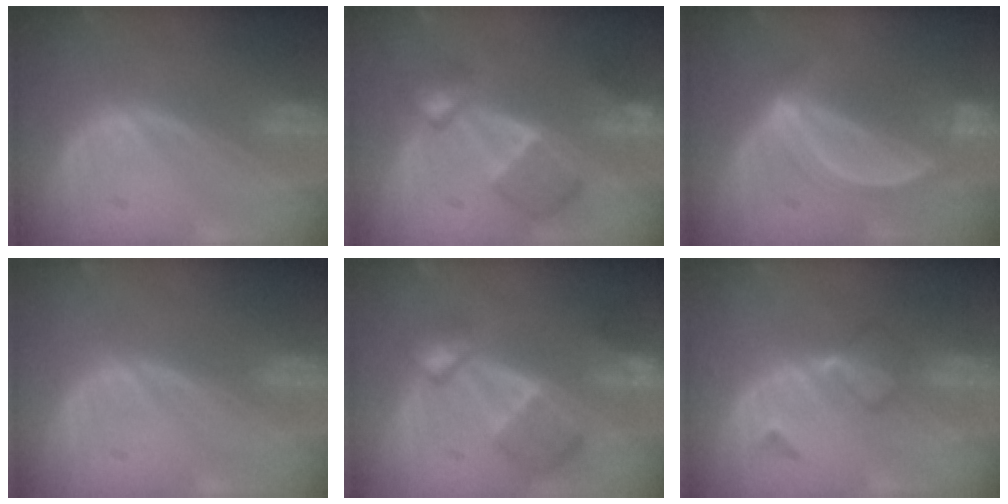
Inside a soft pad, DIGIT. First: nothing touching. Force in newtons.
{"total": 6.9, "press": 6.7, "slide": 1.6}
{"total": 5.0, "press": 4.9, "slide": 0.7}
{"total": 0.0}
{"total": 7.7, "press": 6.7, "slide": 3.9}
{"total": 4.9, "press": 4.3, "slide": 2.3}